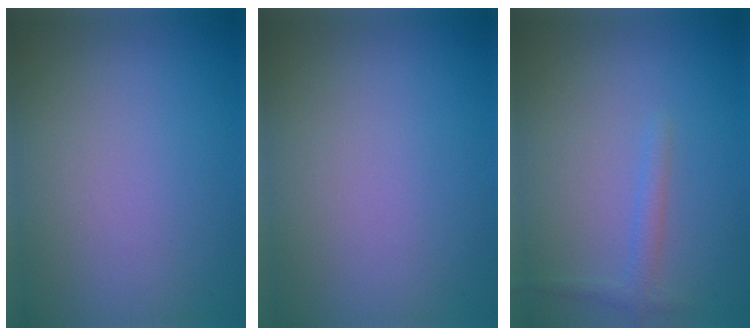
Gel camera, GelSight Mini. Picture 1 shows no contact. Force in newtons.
{"total": 0.0}
{"total": 1.3, "press": 1.3, "slide": 0.1}